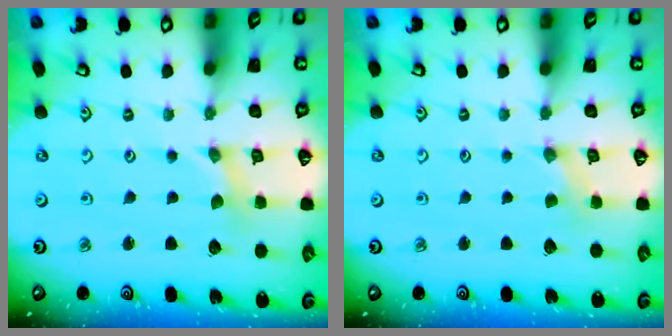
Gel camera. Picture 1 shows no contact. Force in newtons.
{"total": 0.0}